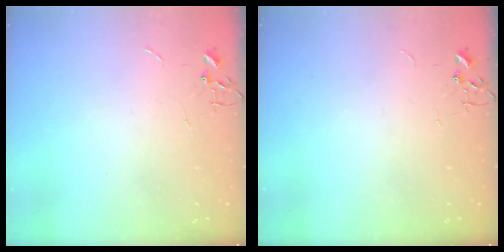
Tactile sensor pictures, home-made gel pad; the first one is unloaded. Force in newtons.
{"total": 0.0}